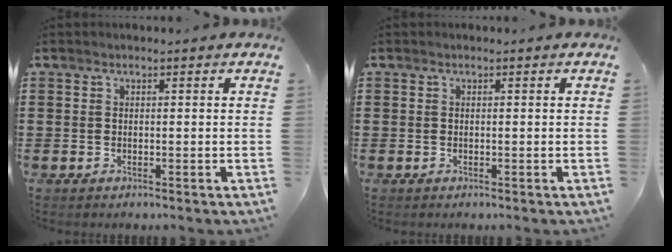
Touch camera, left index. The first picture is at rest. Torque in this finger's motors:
{"motor_torque": [0.00, 0.00, -0.01, 0.01]}